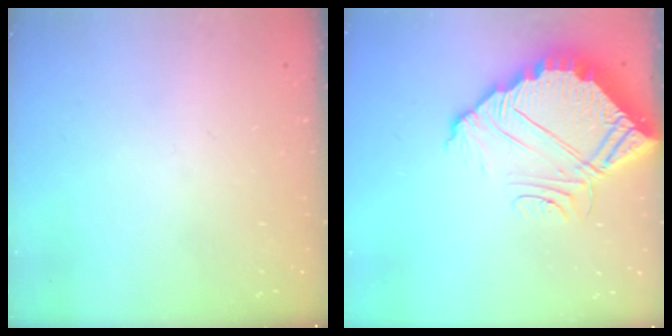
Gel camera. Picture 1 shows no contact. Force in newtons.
{"total": 10.0, "press": 10.0, "slide": 0.6}